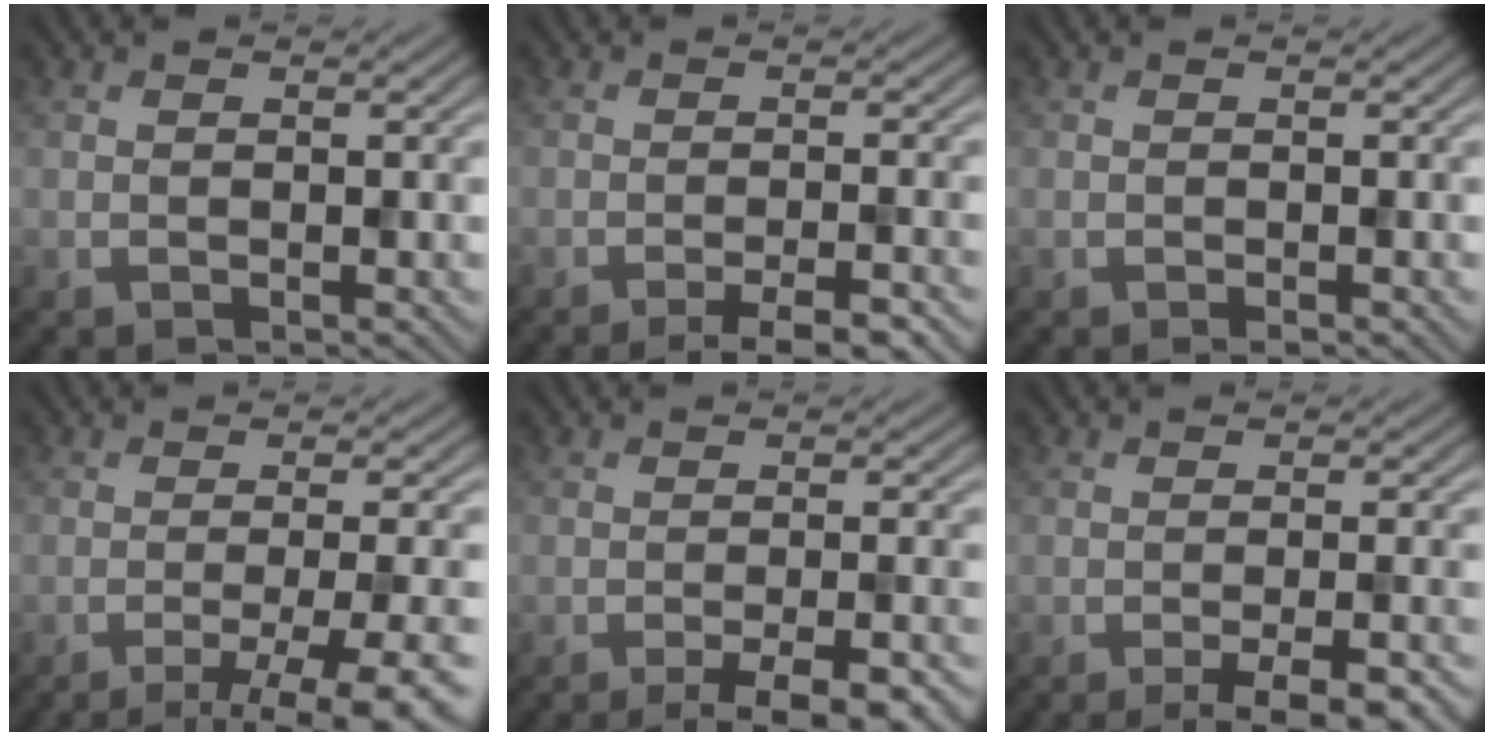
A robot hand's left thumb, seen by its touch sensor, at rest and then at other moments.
{"total": 5.2, "force": [-3.5, 0.9, 3.8], "torque": [-0.053, 0.010, -0.054]}
{"total": 0.6, "force": [-0.4, 0.1, 0.3], "torque": [-0.005, -0.002, -0.005]}
{"total": 9.7, "force": [-5.5, 1.8, 7.8], "torque": [-0.112, -0.001, -0.073]}
{"total": 7.9, "force": [-5.2, 1.8, 5.7], "torque": [-0.077, 0.001, -0.064]}
{"total": 7.2, "force": [-4.6, 1.5, 5.3], "torque": [-0.073, 0.002, -0.059]}